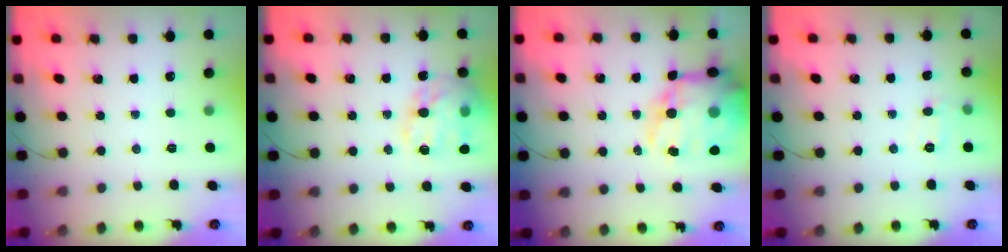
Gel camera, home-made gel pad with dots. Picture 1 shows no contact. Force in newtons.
{"total": 19.0, "press": 18.8, "slide": 2.9}
{"total": 23.6, "press": 23.0, "slide": 5.3}
{"total": 6.0, "press": 5.8, "slide": 1.4}